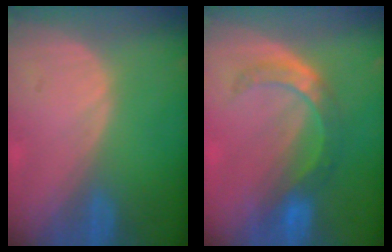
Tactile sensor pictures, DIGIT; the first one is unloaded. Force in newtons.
{"total": 5.6, "press": 5.5, "slide": 0.7}